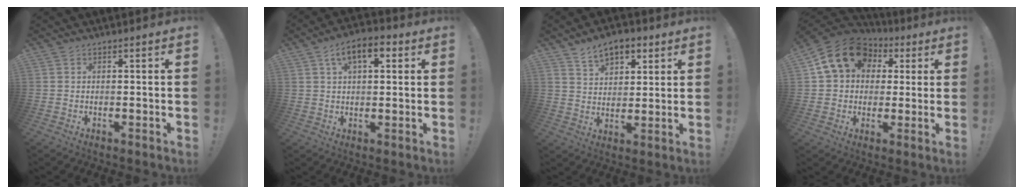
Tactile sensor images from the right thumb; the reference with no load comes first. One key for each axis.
{"total": 8.5, "fx": 3.3, "fy": 4.1, "fz": 6.6, "tx": -0.098, "ty": -0.001, "tz": 0.056}
{"total": 8.9, "fx": 5.5, "fy": 5.4, "fz": 4.4, "tx": -0.063, "ty": -0.023, "tz": 0.104}
{"total": 15.1, "fx": 5.6, "fy": 11.7, "fz": 7.8, "tx": -0.112, "ty": -0.014, "tz": 0.104}